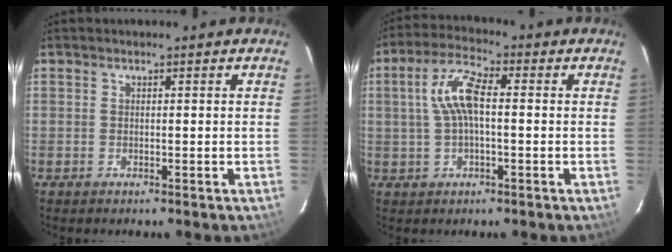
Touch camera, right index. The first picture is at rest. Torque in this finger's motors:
{"motor_torque": [0.70, -0.37, 0.63, 0.16]}